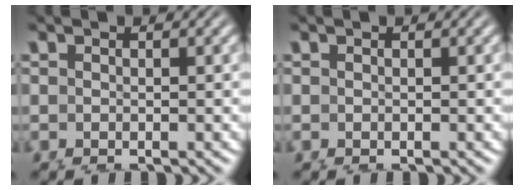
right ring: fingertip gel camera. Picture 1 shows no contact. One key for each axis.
{"total": 0.0}